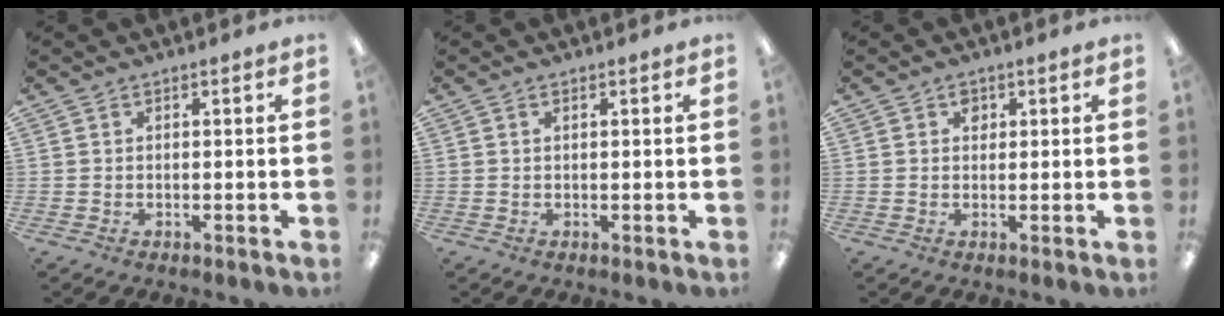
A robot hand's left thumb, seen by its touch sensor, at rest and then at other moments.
{"total": 0.7, "force": [0.3, 0.4, 0.4], "torque": [-0.008, 0.003, 0.005]}
{"total": 2.1, "force": [0.9, 1.7, 0.7], "torque": [0.000, -0.002, 0.012]}